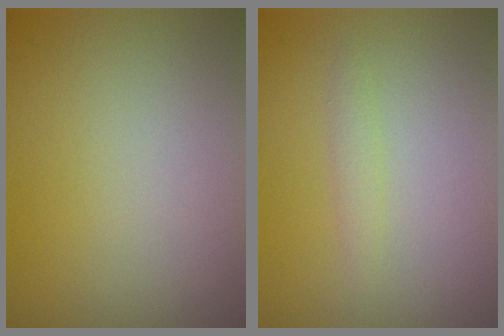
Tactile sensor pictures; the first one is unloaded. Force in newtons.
{"total": 1.0, "press": 1.0, "slide": 0.0}